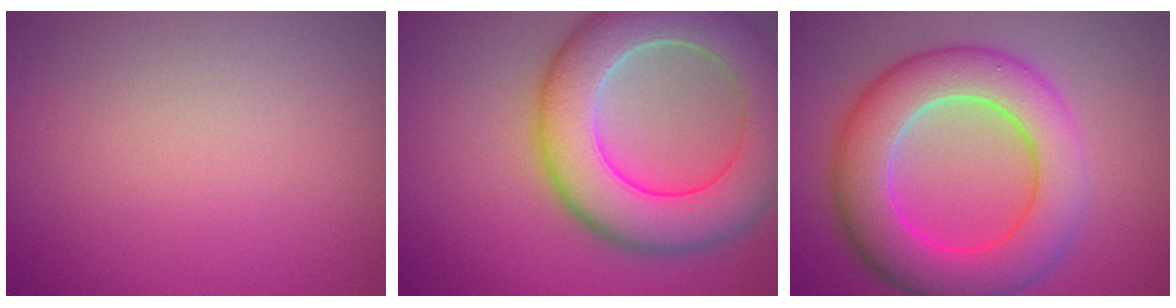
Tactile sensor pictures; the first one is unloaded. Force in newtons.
{"total": 9.9, "press": 9.8, "slide": 0.7}
{"total": 8.9, "press": 8.9, "slide": 0.5}